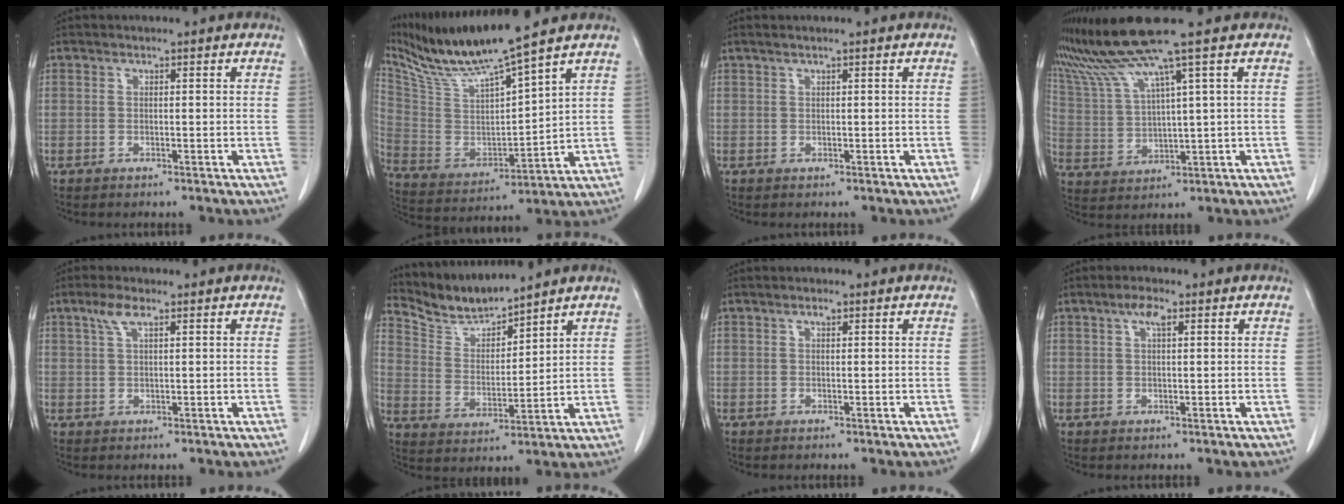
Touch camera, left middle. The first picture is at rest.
{"total": 14.2, "force": [12.2, -1.0, 7.3], "torque": [-0.150, -0.009, 0.238]}
{"total": 1.2, "force": [0.9, -0.1, 0.8], "torque": [-0.019, 0.012, 0.019]}
{"total": 8.4, "force": [6.4, -2.6, 4.7], "torque": [-0.103, 0.003, 0.131]}
{"total": 2.9, "force": [1.7, 0.7, 2.2], "torque": [-0.054, 0.009, 0.038]}
{"total": 7.3, "force": [7.3, -0.2, 0.5], "torque": [-0.026, -0.001, 0.159]}
{"total": 0.8, "force": [0.5, 0.2, 0.6], "torque": [-0.011, -0.001, 0.008]}
{"total": 2.5, "force": [1.2, 0.6, 2.1], "torque": [-0.043, 0.006, 0.023]}